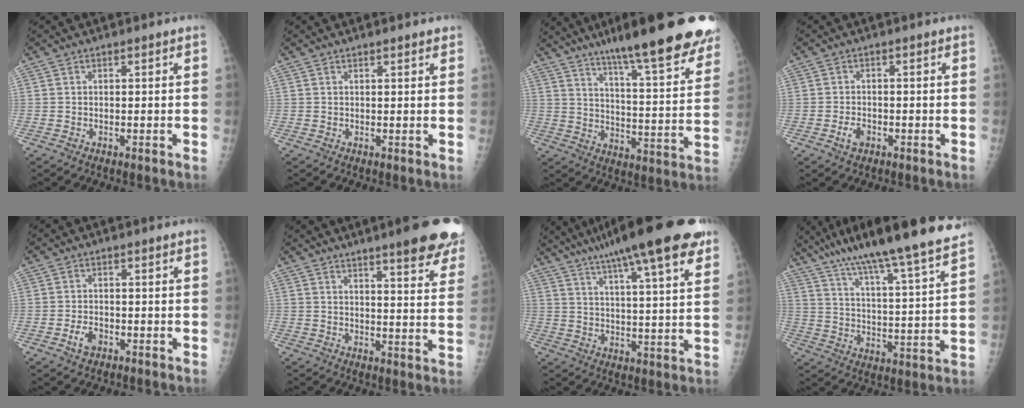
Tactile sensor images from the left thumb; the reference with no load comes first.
{"total": 1.7, "force": [1.5, 0.5, 0.7], "torque": [-0.001, -0.002, 0.017]}
{"total": 26.3, "force": [19.3, 4.1, 17.4], "torque": [-0.229, -0.076, 0.270]}
{"total": 2.4, "force": [-1.1, 1.6, 1.5], "torque": [-0.023, 0.003, -0.017]}
{"total": 2.8, "force": [-1.3, 1.9, 1.7], "torque": [-0.028, 0.004, -0.021]}
{"total": 14.6, "force": [10.4, 2.5, 9.9], "torque": [-0.096, -0.052, 0.121]}
{"total": 22.3, "force": [14.9, 3.6, 16.2], "torque": [-0.244, -0.024, 0.213]}
{"total": 23.1, "force": [18.5, 1.9, 13.6], "torque": [-0.207, -0.070, 0.281]}